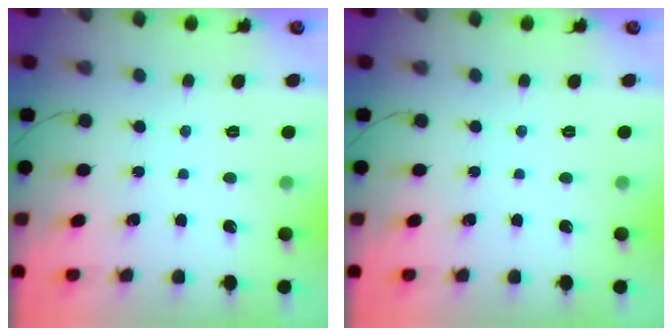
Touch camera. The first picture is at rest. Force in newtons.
{"total": 0.0}